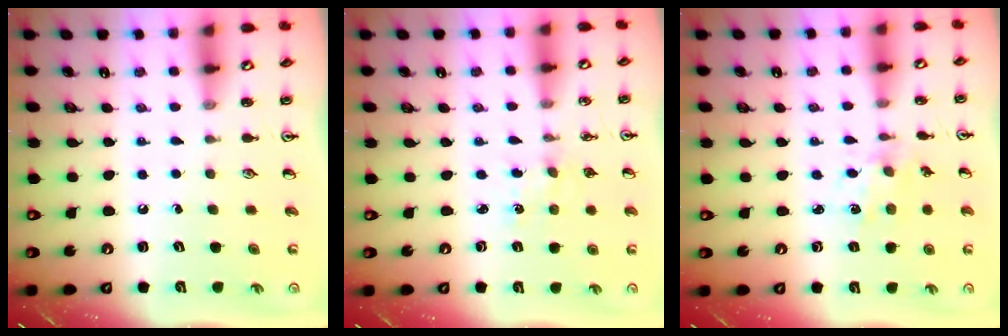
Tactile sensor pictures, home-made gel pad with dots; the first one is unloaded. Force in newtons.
{"total": 1.5, "press": 1.5, "slide": 0.2}
{"total": 1.7, "press": 1.6, "slide": 0.3}